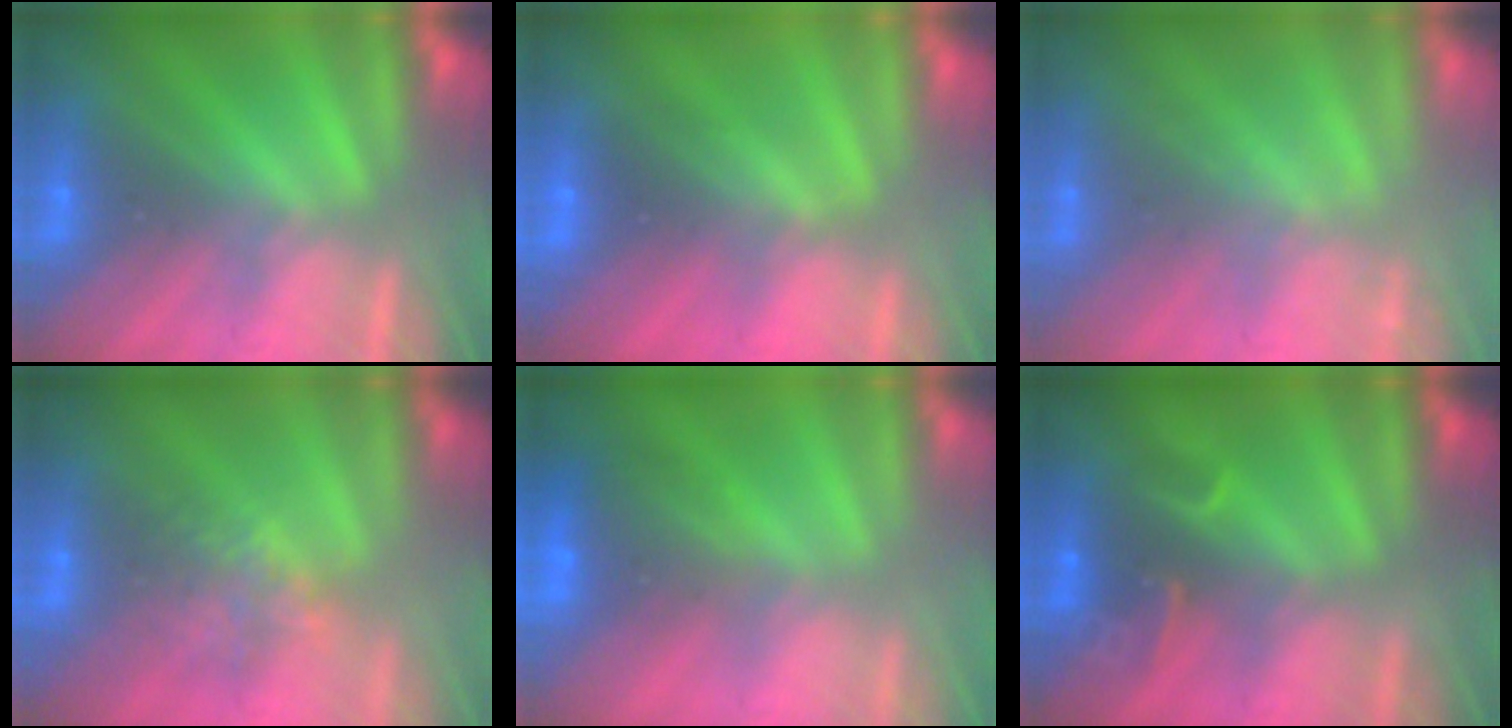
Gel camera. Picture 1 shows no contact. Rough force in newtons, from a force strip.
{"total": 2.7}
{"total": 1.9}
{"total": 4.5}
{"total": 8.9}
{"total": 3.4}